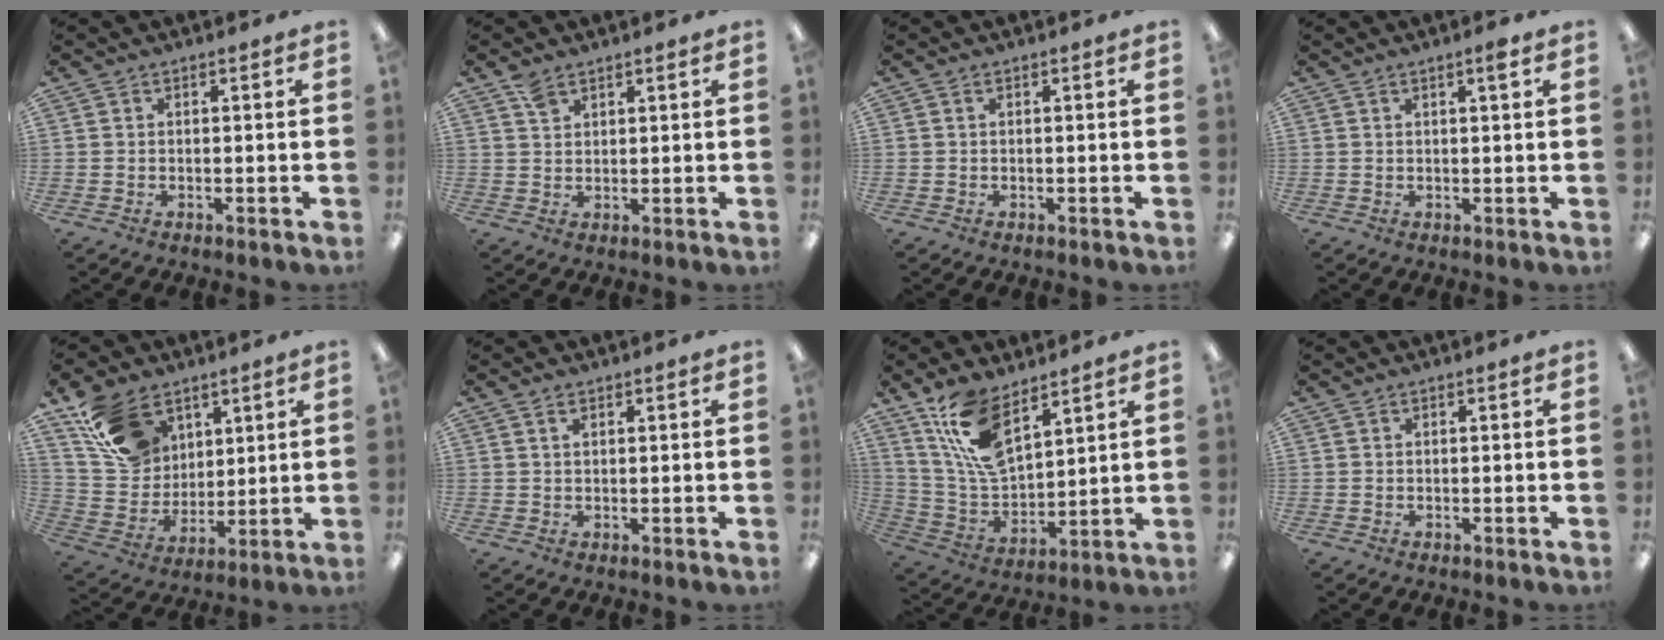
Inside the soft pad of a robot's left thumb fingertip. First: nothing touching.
{"total": 3.0, "force": [2.3, 1.5, 1.2], "torque": [-0.022, -0.006, 0.043]}
{"total": 0.0}
{"total": 2.2, "force": [1.3, 0.2, 1.8], "torque": [-0.030, 0.000, 0.019]}
{"total": 15.5, "force": [9.2, 10.7, 6.5], "torque": [-0.128, -0.032, 0.183]}
{"total": 1.5, "force": [0.8, 0.7, 1.0], "torque": [-0.022, 0.002, 0.014]}
{"total": 14.8, "force": [9.4, 6.7, 9.3], "torque": [-0.206, -0.037, 0.174]}
{"total": 0.0}